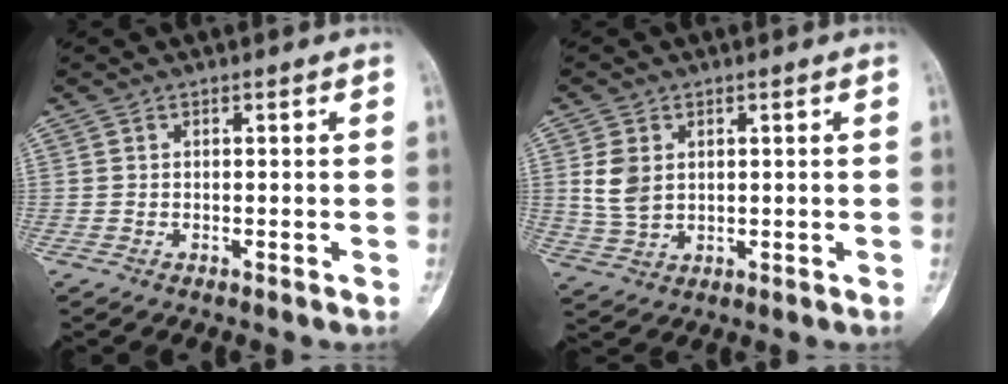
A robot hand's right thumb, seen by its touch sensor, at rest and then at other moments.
{"total": 5.9, "force": [1.4, 4.2, 4.0], "torque": [-0.074, -0.005, 0.037]}